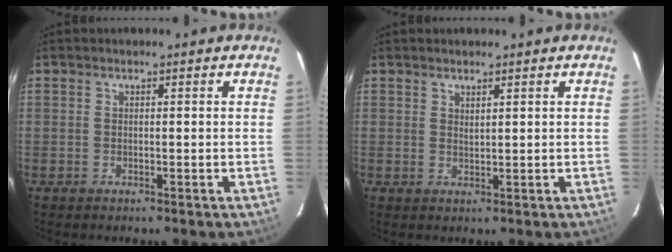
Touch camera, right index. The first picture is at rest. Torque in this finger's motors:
{"motor_torque": [-0.09, 0.09, -0.08, 0.00]}